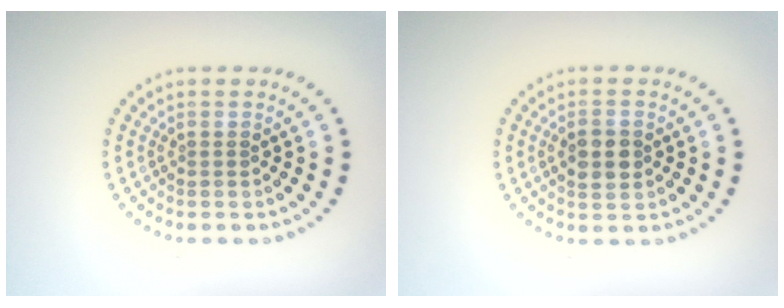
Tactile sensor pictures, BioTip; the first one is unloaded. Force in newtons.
{"total": 2.8, "press": 2.8, "slide": 0.1}